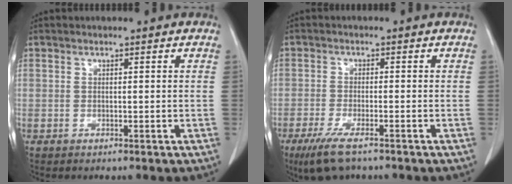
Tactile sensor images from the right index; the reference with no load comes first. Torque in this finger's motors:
{"motor_torque": [0.50, -0.45, 0.27, 0.09]}